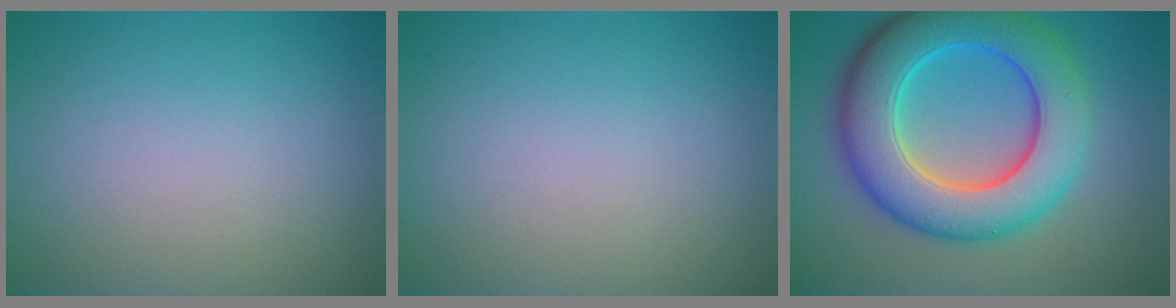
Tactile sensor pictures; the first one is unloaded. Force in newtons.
{"total": 0.0}
{"total": 10.4, "press": 10.4, "slide": 0.2}